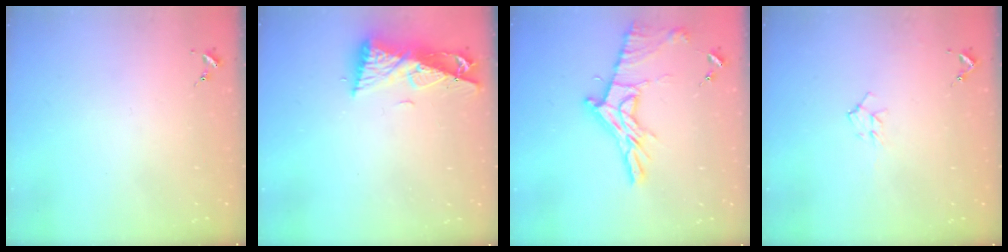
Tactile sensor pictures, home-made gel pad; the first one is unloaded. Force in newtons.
{"total": 9.3, "press": 9.2, "slide": 1.3}
{"total": 15.9, "press": 15.9, "slide": 1.4}
{"total": 7.7, "press": 7.6, "slide": 0.9}